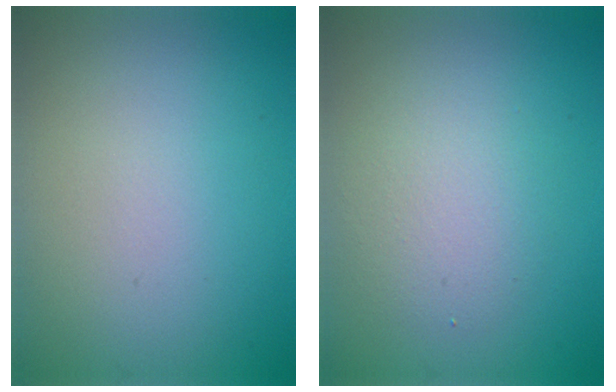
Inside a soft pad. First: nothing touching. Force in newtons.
{"total": 2.8, "press": 2.8, "slide": 0.2}